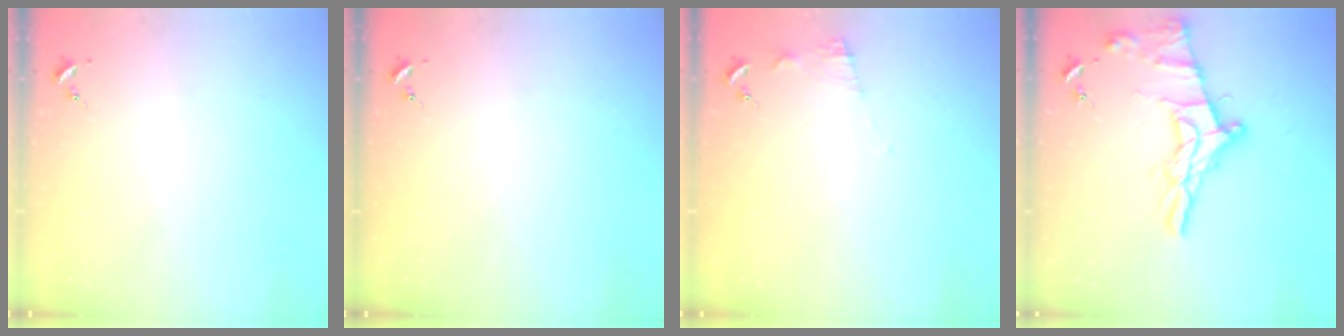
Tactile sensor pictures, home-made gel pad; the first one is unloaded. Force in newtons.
{"total": 0.0}
{"total": 6.7, "press": 6.7, "slide": 0.5}
{"total": 16.2, "press": 16.1, "slide": 1.0}